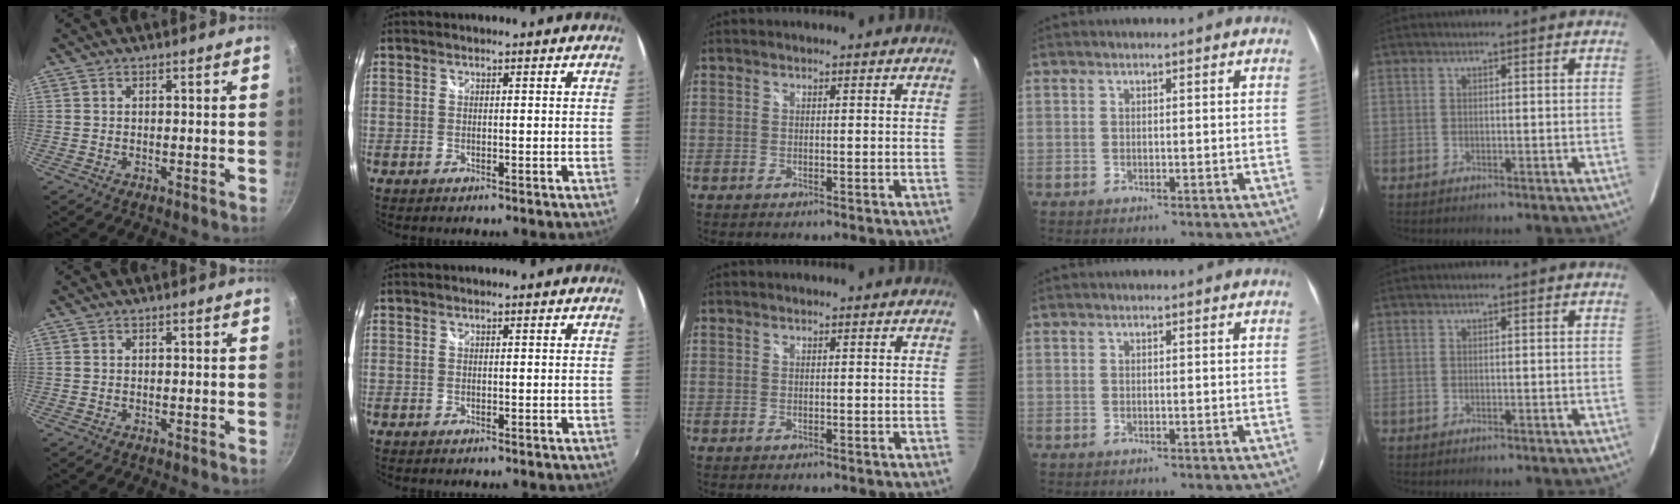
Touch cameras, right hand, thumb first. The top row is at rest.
{}